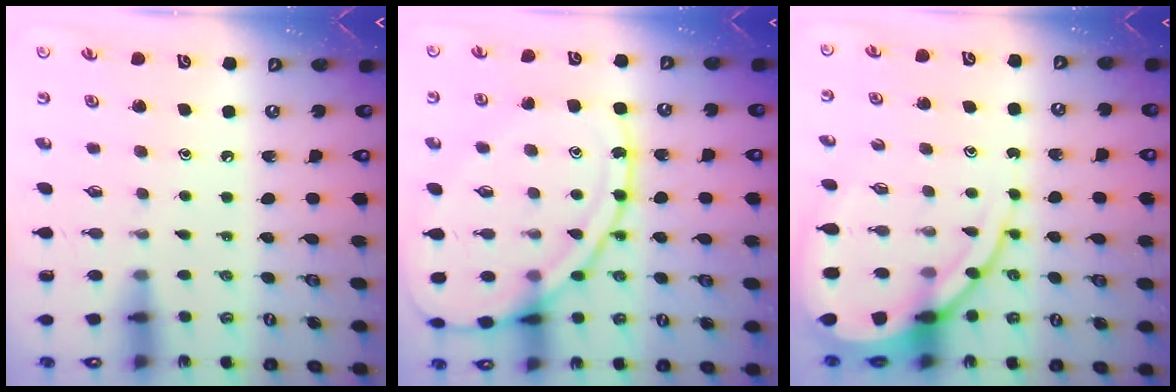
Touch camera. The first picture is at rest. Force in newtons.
{"total": 14.9, "press": 14.8, "slide": 1.2}
{"total": 12.5, "press": 12.5, "slide": 1.1}